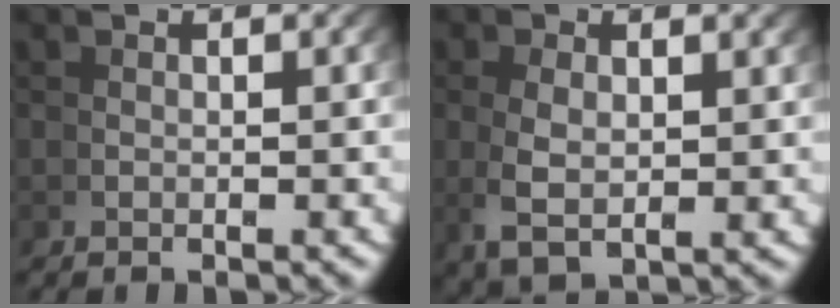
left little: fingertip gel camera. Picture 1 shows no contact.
{"total": 3.3, "force": [0.4, 1.6, 2.9], "torque": [-0.072, -0.012, 0.024]}